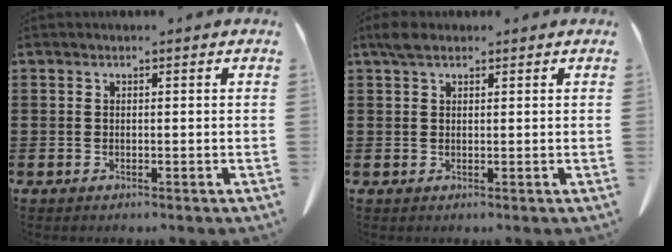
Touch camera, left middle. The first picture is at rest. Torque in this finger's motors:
{"motor_torque": [1.29, 0.85, 0.22, 0.06]}